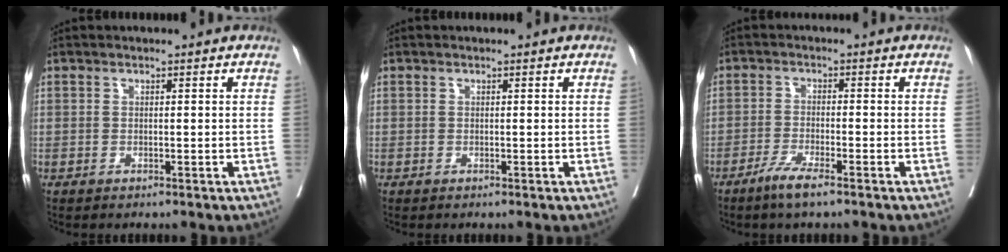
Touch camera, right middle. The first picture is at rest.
{"total": 0.0}
{"total": 4.0, "force": [-2.8, 0.1, 2.8], "torque": [-0.057, -0.006, -0.056]}